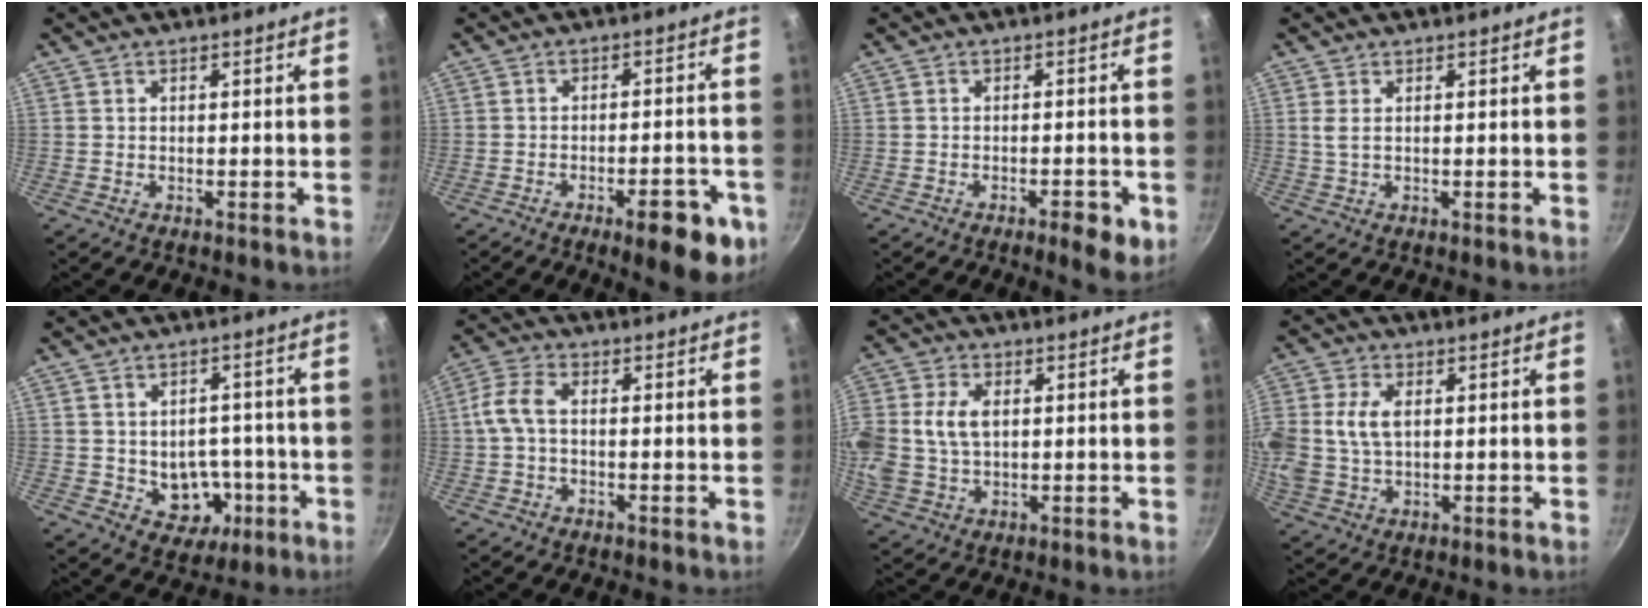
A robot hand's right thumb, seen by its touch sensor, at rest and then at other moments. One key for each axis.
{"total": 11.0, "fx": -5.4, "fy": 3.3, "fz": 8.9, "tx": -0.100, "ty": 0.023, "tz": -0.067}
{"total": 5.3, "fx": -2.3, "fy": 1.5, "fz": 4.5, "tx": -0.057, "ty": 0.003, "tz": -0.031}
{"total": 1.7, "fx": 0.5, "fy": 0.5, "fz": 1.5, "tx": -0.041, "ty": 0.002, "tz": 0.017}
{"total": 8.1, "fx": -1.9, "fy": 6.5, "fz": 4.4, "tx": -0.023, "ty": 0.020, "tz": -0.013}
{"total": 5.3, "fx": -0.1, "fy": 2.9, "fz": 4.4, "tx": -0.102, "ty": 0.016, "tz": -0.008}
{"total": 13.0, "fx": 1.6, "fy": 8.9, "fz": 9.3, "tx": -0.226, "ty": 0.004, "tz": 0.036}
{"total": 10.3, "fx": 1.4, "fy": 6.6, "fz": 7.8, "tx": -0.185, "ty": 0.003, "tz": 0.034}